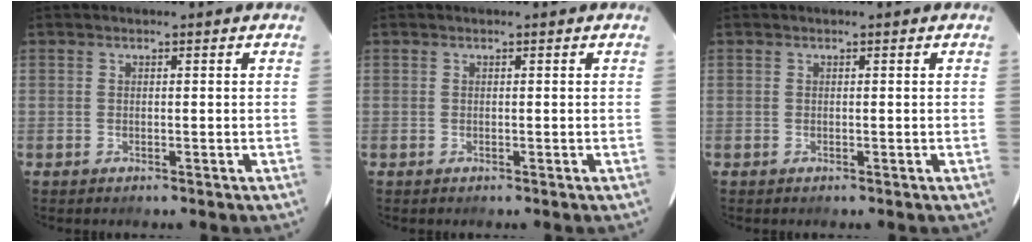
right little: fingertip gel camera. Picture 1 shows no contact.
{"total": 0.0}
{"total": 0.0}